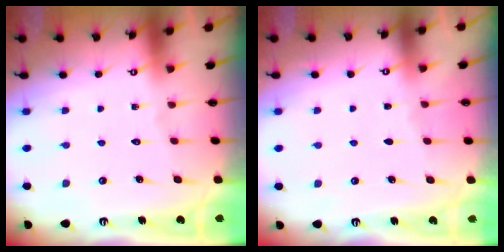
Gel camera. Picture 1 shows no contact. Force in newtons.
{"total": 2.3, "press": 2.3, "slide": 0.3}